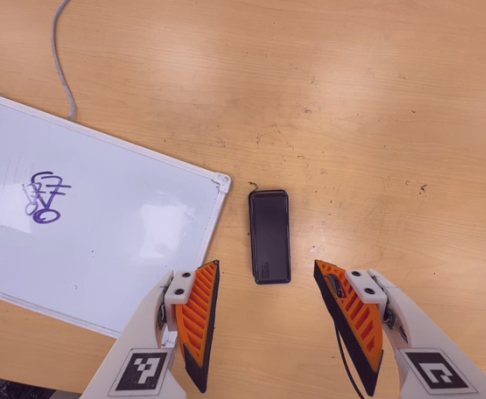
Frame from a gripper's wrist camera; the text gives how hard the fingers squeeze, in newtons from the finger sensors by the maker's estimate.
{"total": 0.0}